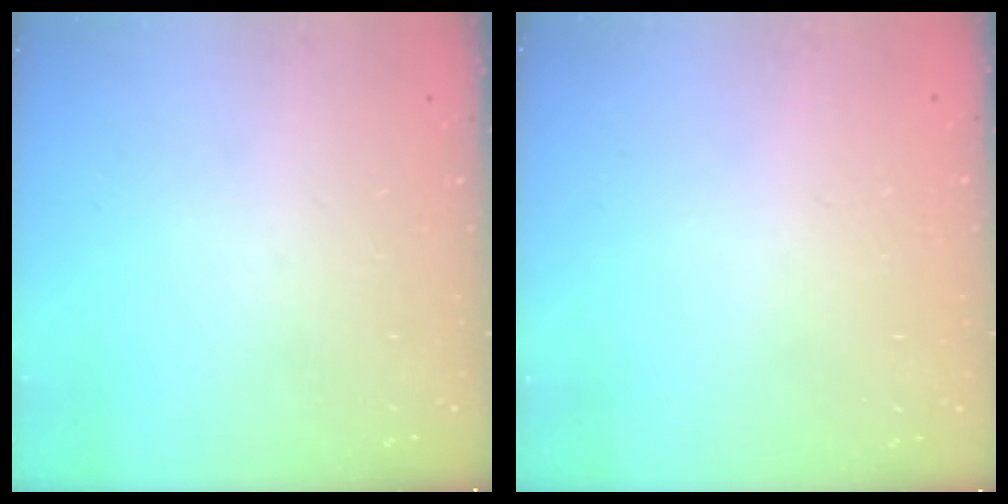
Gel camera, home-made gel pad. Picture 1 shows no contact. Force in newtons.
{"total": 0.5, "press": 0.5, "slide": 0.1}